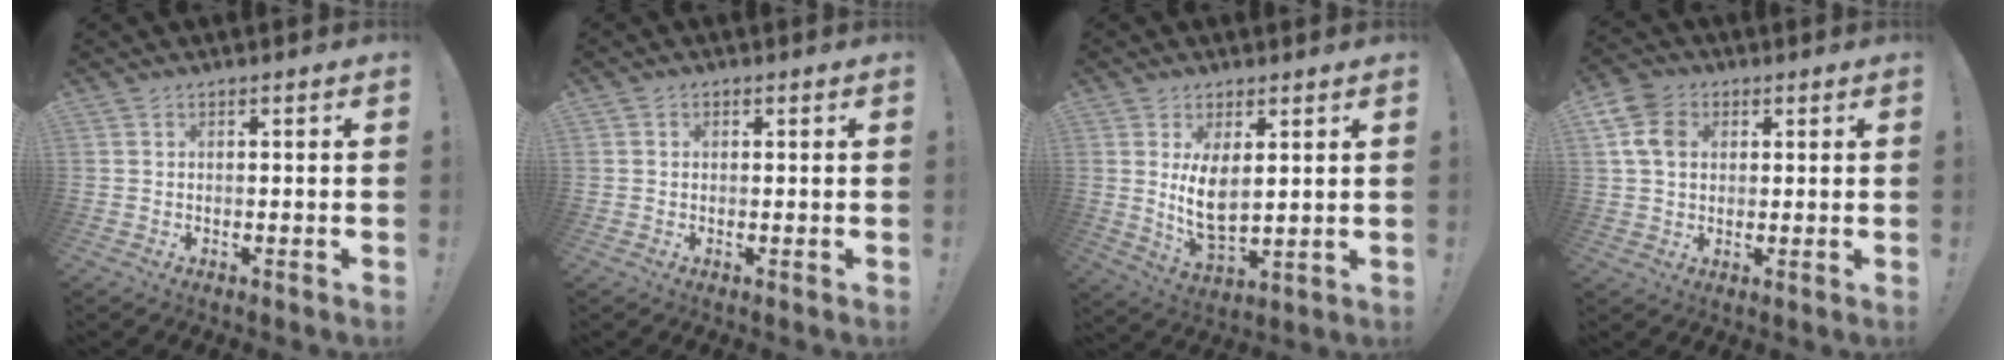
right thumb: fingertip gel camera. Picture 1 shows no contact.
{"total": 0.8, "force": [0.1, 0.8, 0.1], "torque": [0.003, 0.000, 0.001]}
{"total": 8.7, "force": [2.6, 4.2, 7.1], "torque": [-0.125, -0.031, 0.043]}
{"total": 10.0, "force": [2.9, 7.7, 5.7], "torque": [-0.117, 0.005, 0.060]}